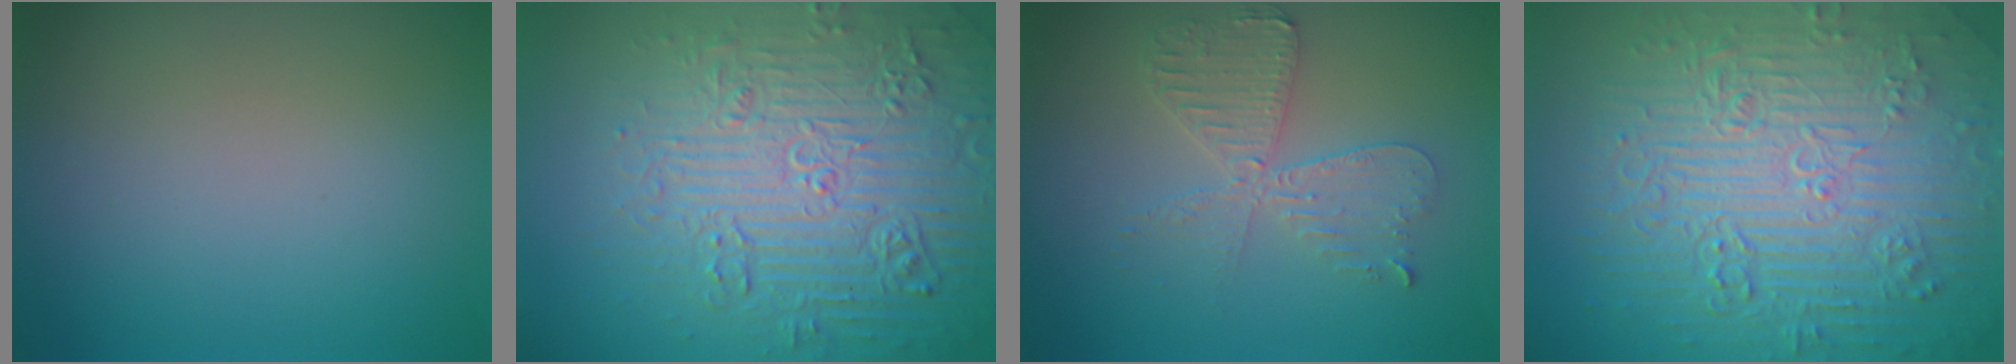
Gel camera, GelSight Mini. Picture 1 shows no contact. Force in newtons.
{"total": 7.8, "press": 7.6, "slide": 1.9}
{"total": 4.1, "press": 3.6, "slide": 1.9}
{"total": 11.3, "press": 7.5, "slide": 8.4}